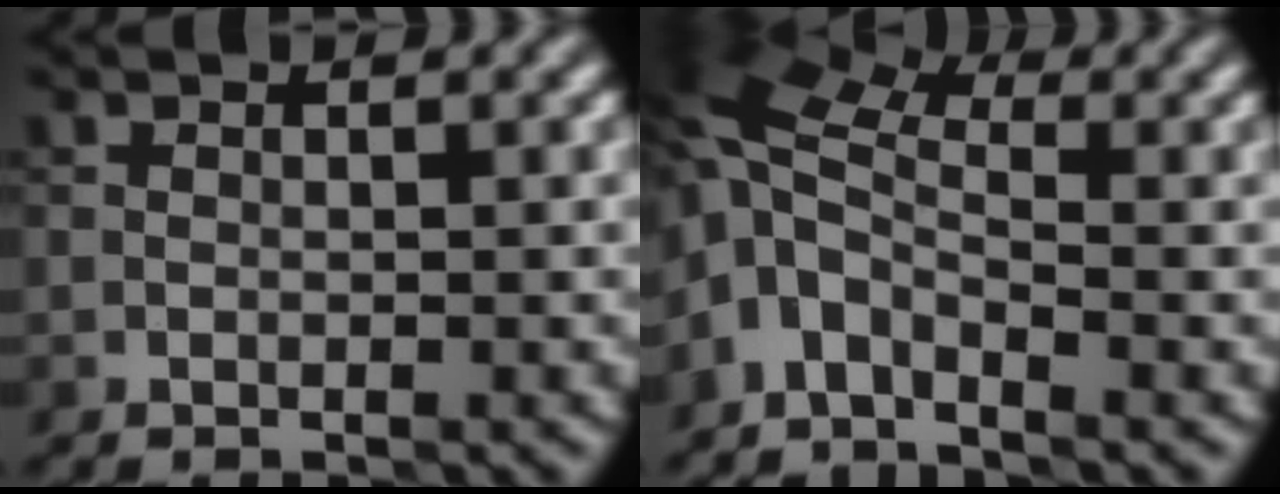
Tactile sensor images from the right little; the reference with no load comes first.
{"total": 5.7, "force": [-0.7, 3.3, 4.6], "torque": [-0.098, 0.007, -0.031]}